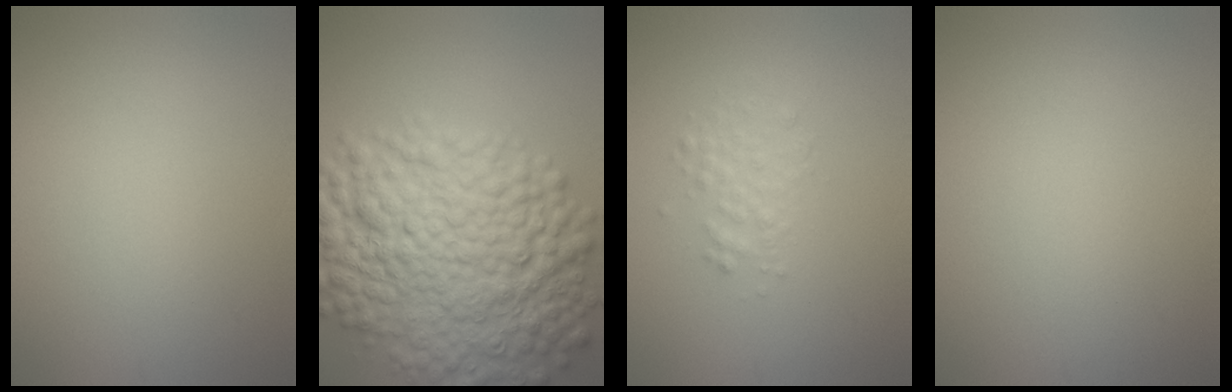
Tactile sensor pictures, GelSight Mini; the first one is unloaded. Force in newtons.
{"total": 12.1, "press": 12.1, "slide": 0.1}
{"total": 1.7, "press": 1.7, "slide": 0.1}
{"total": 0.0}